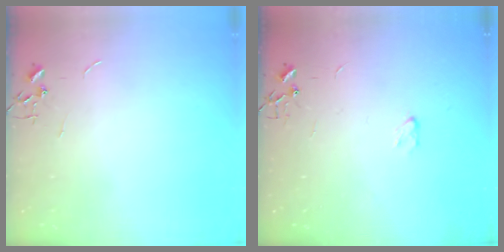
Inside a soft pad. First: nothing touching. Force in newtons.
{"total": 2.9, "press": 2.9, "slide": 0.4}